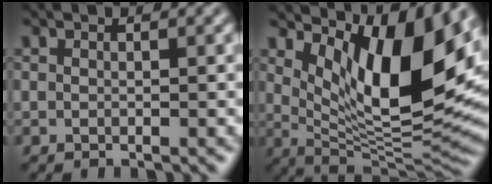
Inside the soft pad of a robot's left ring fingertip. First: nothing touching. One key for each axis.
{"total": 12.4, "fx": 4.3, "fy": 4.5, "fz": 10.7, "tx": -0.165, "ty": -0.015, "tz": 0.085}